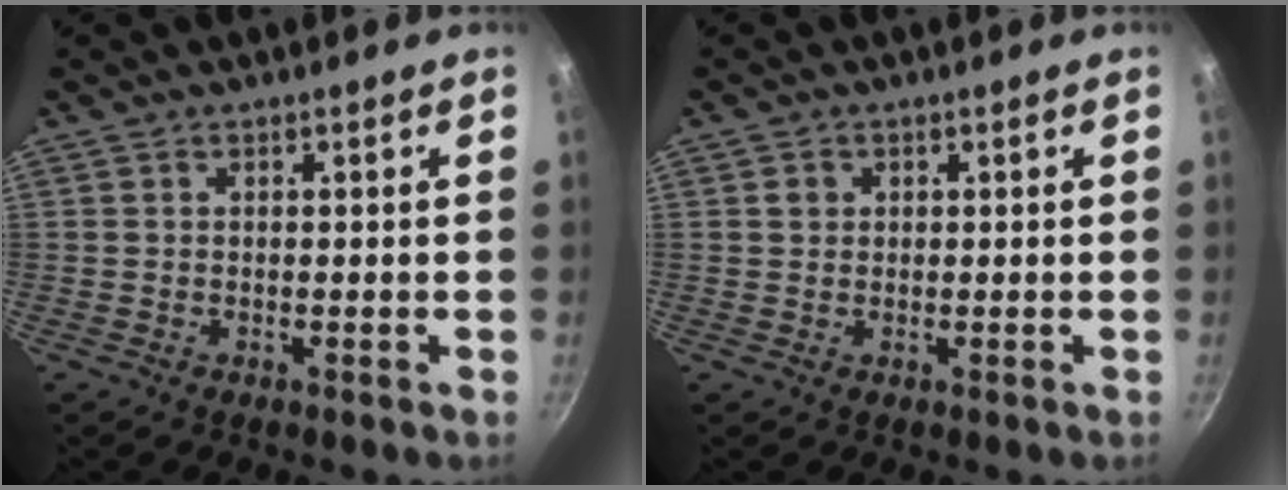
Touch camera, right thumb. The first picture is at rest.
{"total": 1.6, "force": [0.4, 1.5, 0.6], "torque": [-0.003, 0.003, 0.006]}